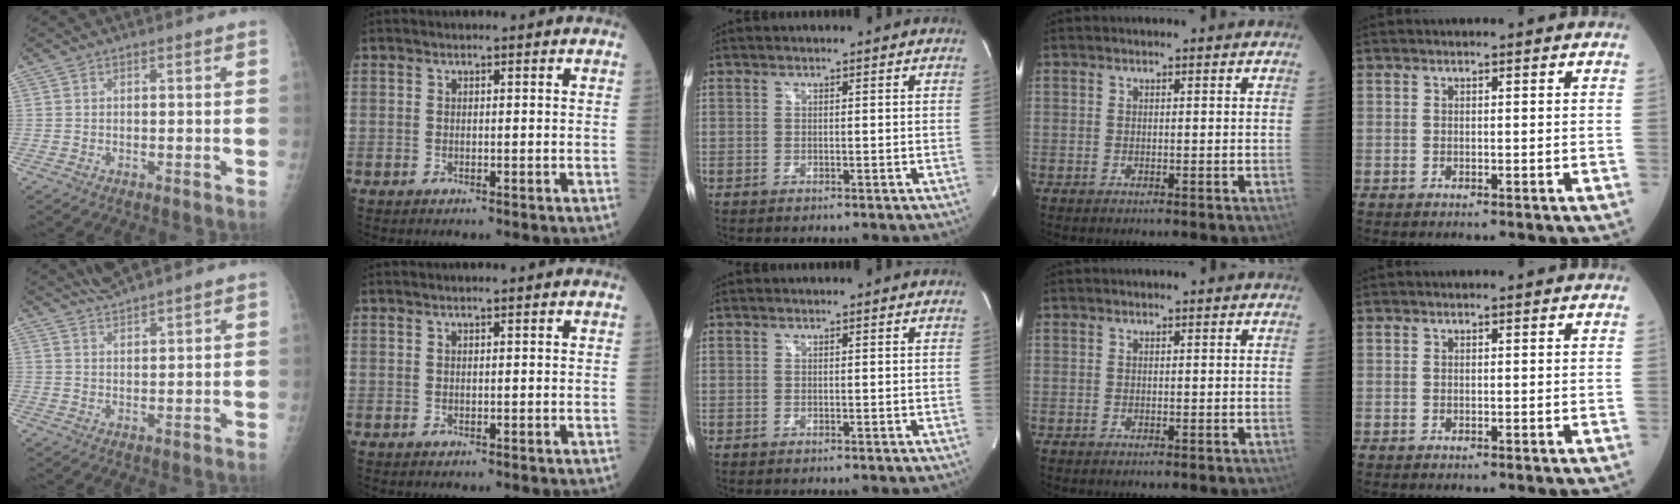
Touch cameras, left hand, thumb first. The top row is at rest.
{"thumb": {"total": 4.7, "force": [4.4, -0.2, 1.7], "torque": [-0.035, 0.001, 0.086]}}